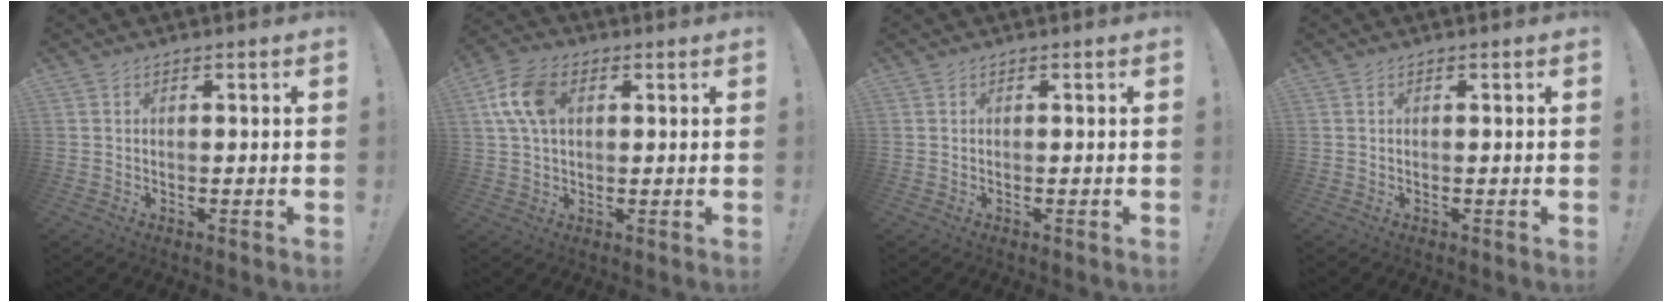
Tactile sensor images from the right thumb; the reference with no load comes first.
{"total": 11.4, "force": [2.9, 7.3, 8.2], "torque": [-0.162, 0.010, 0.056]}
{"total": 0.0}
{"total": 0.0}